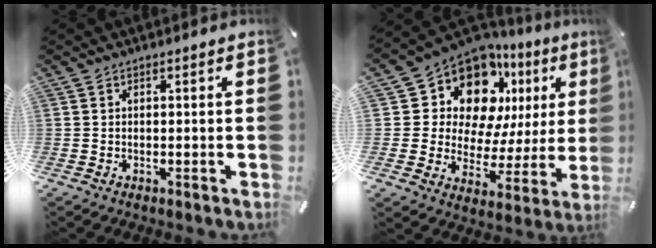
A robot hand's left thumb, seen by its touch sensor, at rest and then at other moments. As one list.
[{"total": 16.3, "force": [10.8, 10.1, 6.7], "torque": [-0.109, -0.095, 0.193]}]